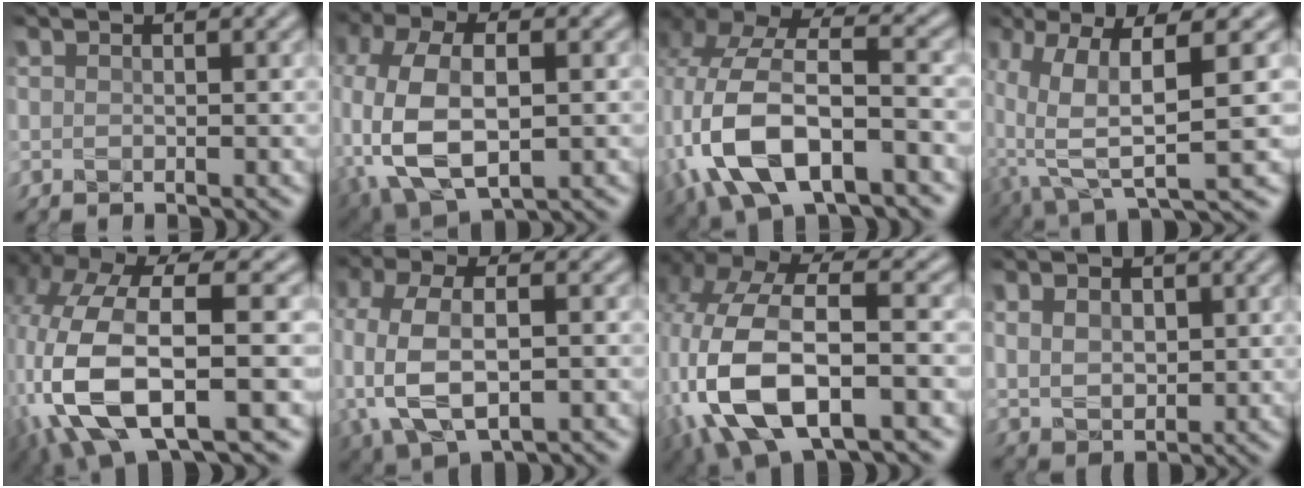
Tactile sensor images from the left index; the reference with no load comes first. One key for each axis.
{"total": 10.6, "fx": -1.9, "fy": 6.5, "fz": 8.2, "tx": -0.201, "ty": -0.005, "tz": -0.029}
{"total": 11.7, "fx": -4.0, "fy": 6.3, "fz": 9.1, "tx": -0.204, "ty": 0.002, "tz": -0.074}
{"total": 8.7, "fx": 0.3, "fy": 2.9, "fz": 8.2, "tx": -0.168, "ty": -0.011, "tz": 0.010}
{"total": 12.3, "fx": -3.5, "fy": 5.4, "fz": 10.5, "tx": -0.246, "ty": -0.004, "tz": -0.060}
{"total": 9.1, "fx": -1.7, "fy": 5.9, "fz": 6.8, "tx": -0.168, "ty": -0.006, "tz": -0.027}
{"total": 12.1, "fx": -4.1, "fy": 6.3, "fz": 9.5, "tx": -0.221, "ty": -0.004, "tz": -0.073}
{"total": 3.4, "fx": 1.1, "fy": 2.6, "fz": 2.0, "tx": -0.041, "ty": 0.006, "tz": 0.019}